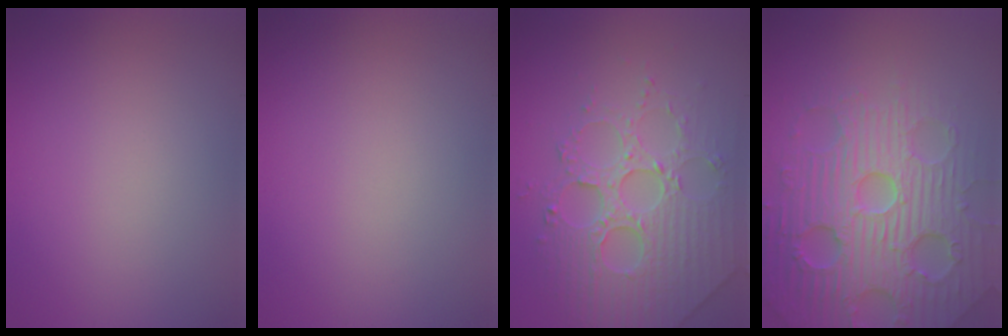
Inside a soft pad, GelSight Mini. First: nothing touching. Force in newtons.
{"total": 0.0}
{"total": 5.4, "press": 5.1, "slide": 1.9}
{"total": 7.9, "press": 7.7, "slide": 1.6}